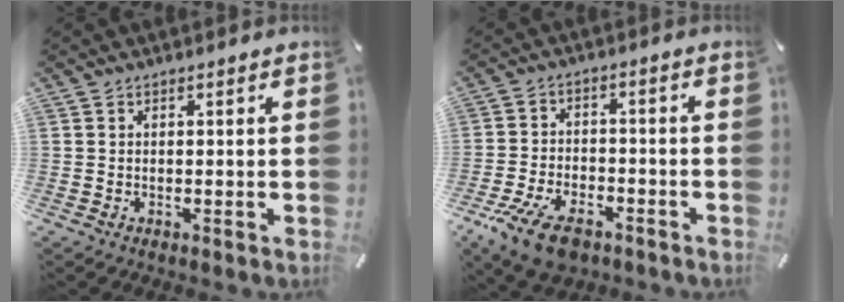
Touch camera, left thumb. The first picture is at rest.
{"total": 10.2, "force": [-6.2, 5.2, 6.2], "torque": [-0.130, 0.026, -0.115]}